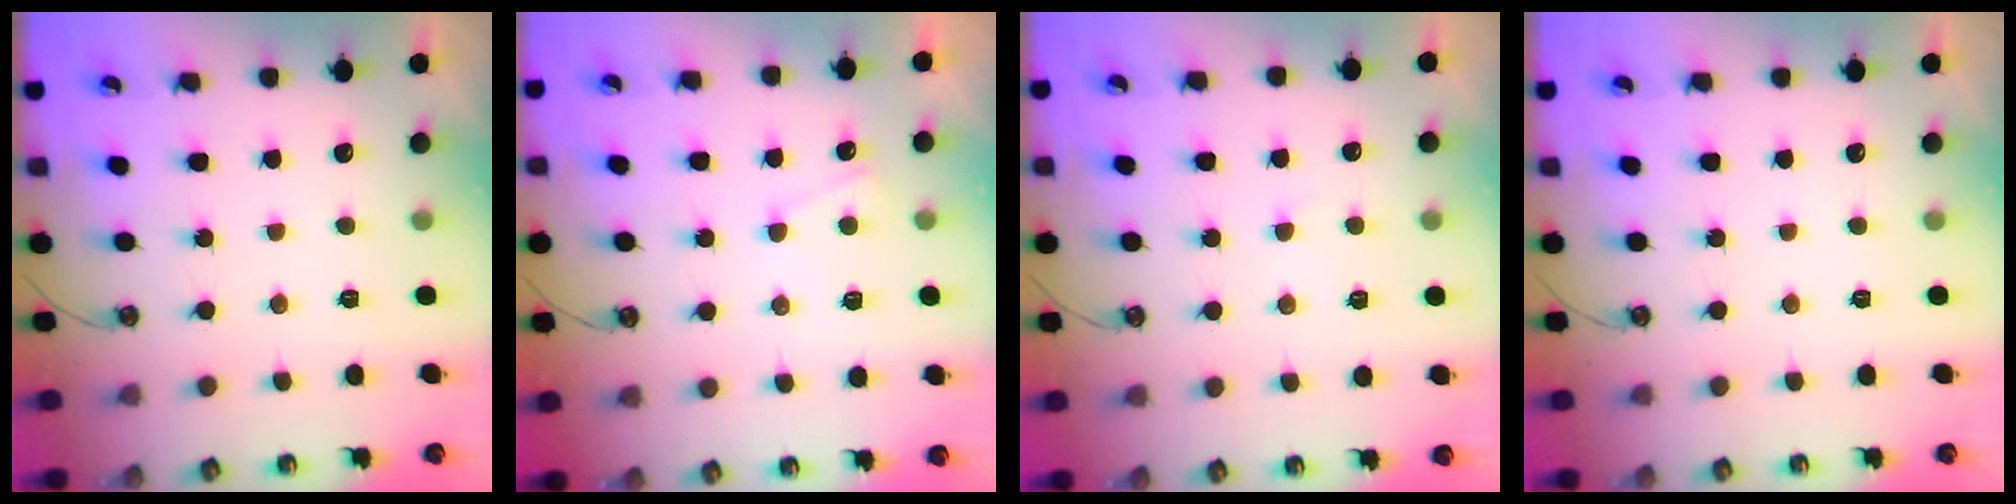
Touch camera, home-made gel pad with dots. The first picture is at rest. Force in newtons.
{"total": 2.2, "press": 2.1, "slide": 0.6}
{"total": 0.8, "press": 0.6, "slide": 0.6}
{"total": 0.0}